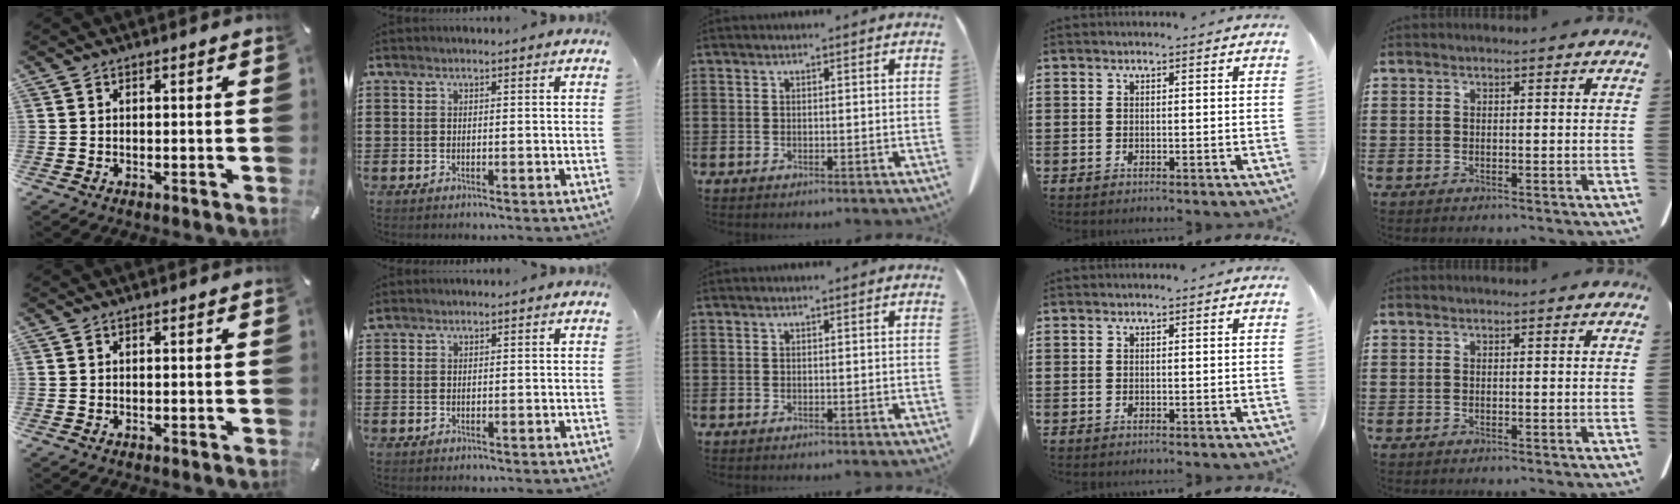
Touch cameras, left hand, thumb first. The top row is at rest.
{"index": {"total": 0.5, "force": [0.4, 0.3, 0.1], "torque": [-0.004, 0.001, 0.009]}}